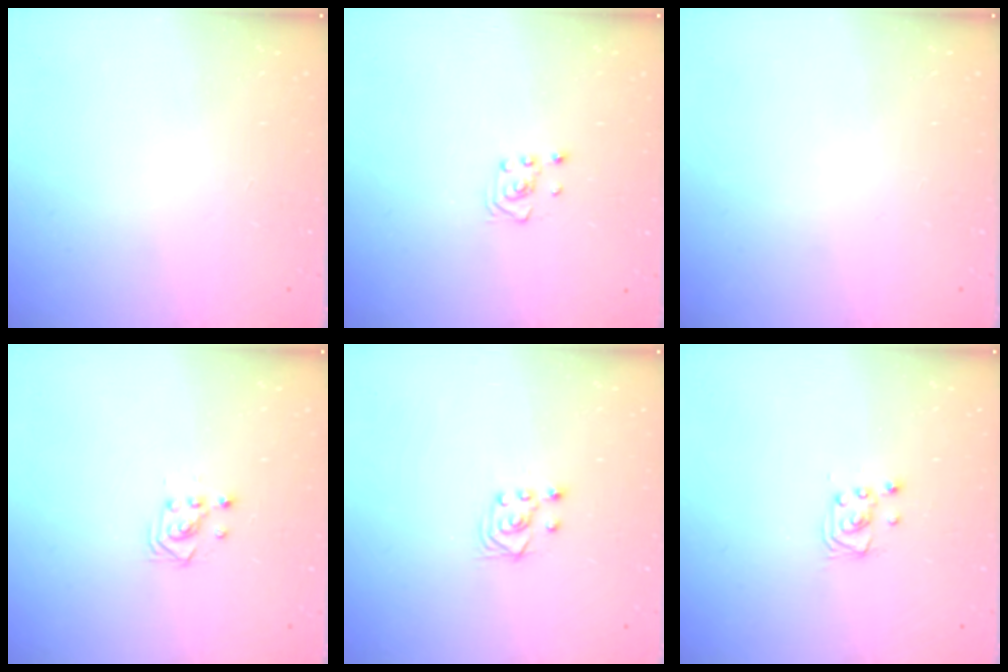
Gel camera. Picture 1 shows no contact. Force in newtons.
{"total": 2.6, "press": 2.4, "slide": 1.0}
{"total": 0.0}
{"total": 2.9, "press": 2.9, "slide": 0.3}
{"total": 2.6, "press": 2.5, "slide": 1.0}
{"total": 2.5, "press": 2.5, "slide": 0.2}